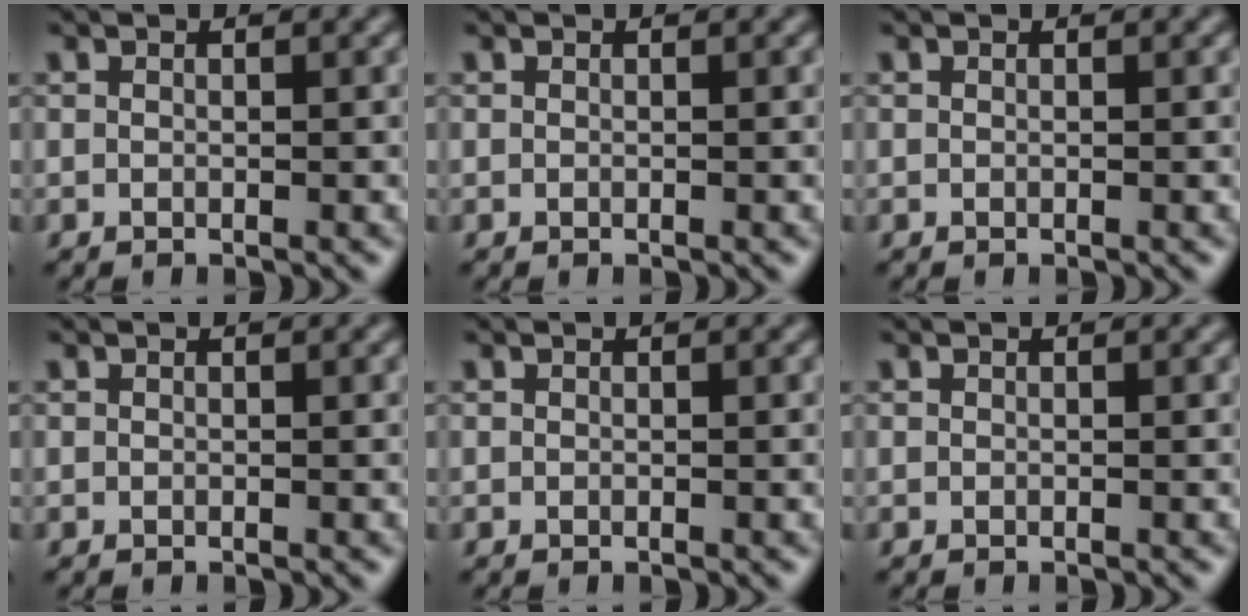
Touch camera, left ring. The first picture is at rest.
{"total": 0.0}
{"total": 0.0}
{"total": 0.0}
{"total": 0.0}
{"total": 0.0}